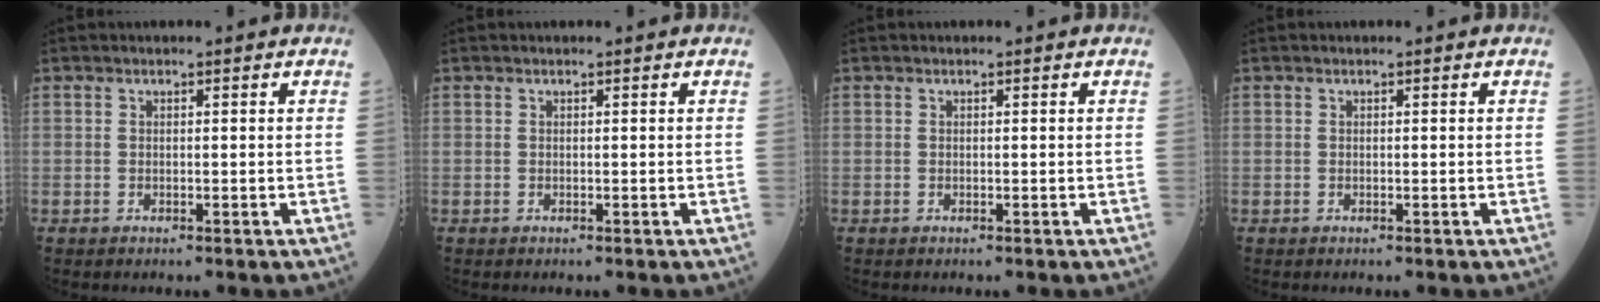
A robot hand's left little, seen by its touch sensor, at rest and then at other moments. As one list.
[{"total": 0.0}, {"total": 0.0}, {"total": 0.0}]